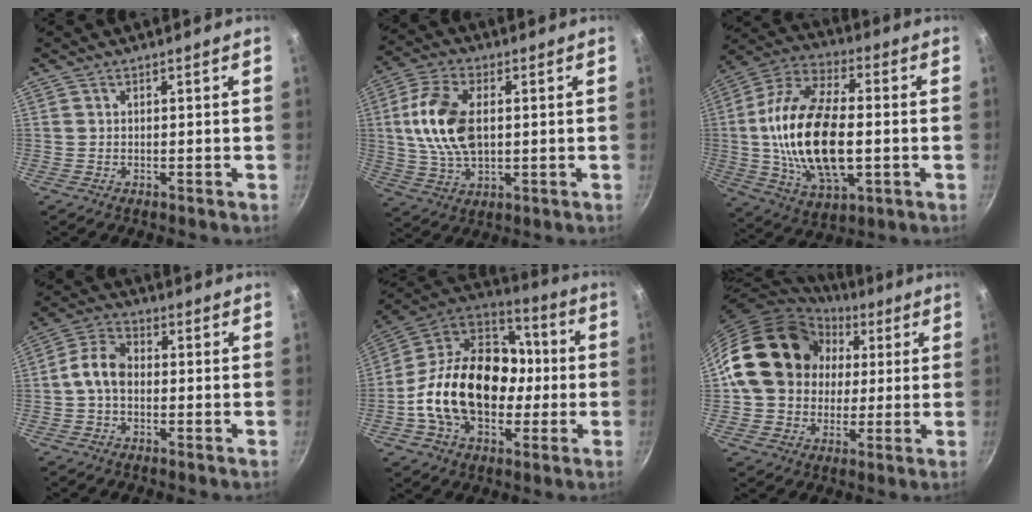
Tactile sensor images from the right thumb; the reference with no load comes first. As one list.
[{"total": 13.4, "force": [1.5, 7.8, 10.7], "torque": [-0.198, 0.006, 0.025]}, {"total": 22.6, "force": [-1.2, 11.7, 19.3], "torque": [-0.360, 0.020, -0.024]}, {"total": 7.1, "force": [-0.6, 4.7, 5.3], "torque": [-0.094, 0.028, -0.024]}, {"total": 25.8, "force": [-2.5, 18.2, 18.2], "torque": [-0.285, 0.056, -0.047]}, {"total": 19.4, "force": [3.6, 16.1, 10.2], "torque": [-0.151, 0.031, 0.058]}]